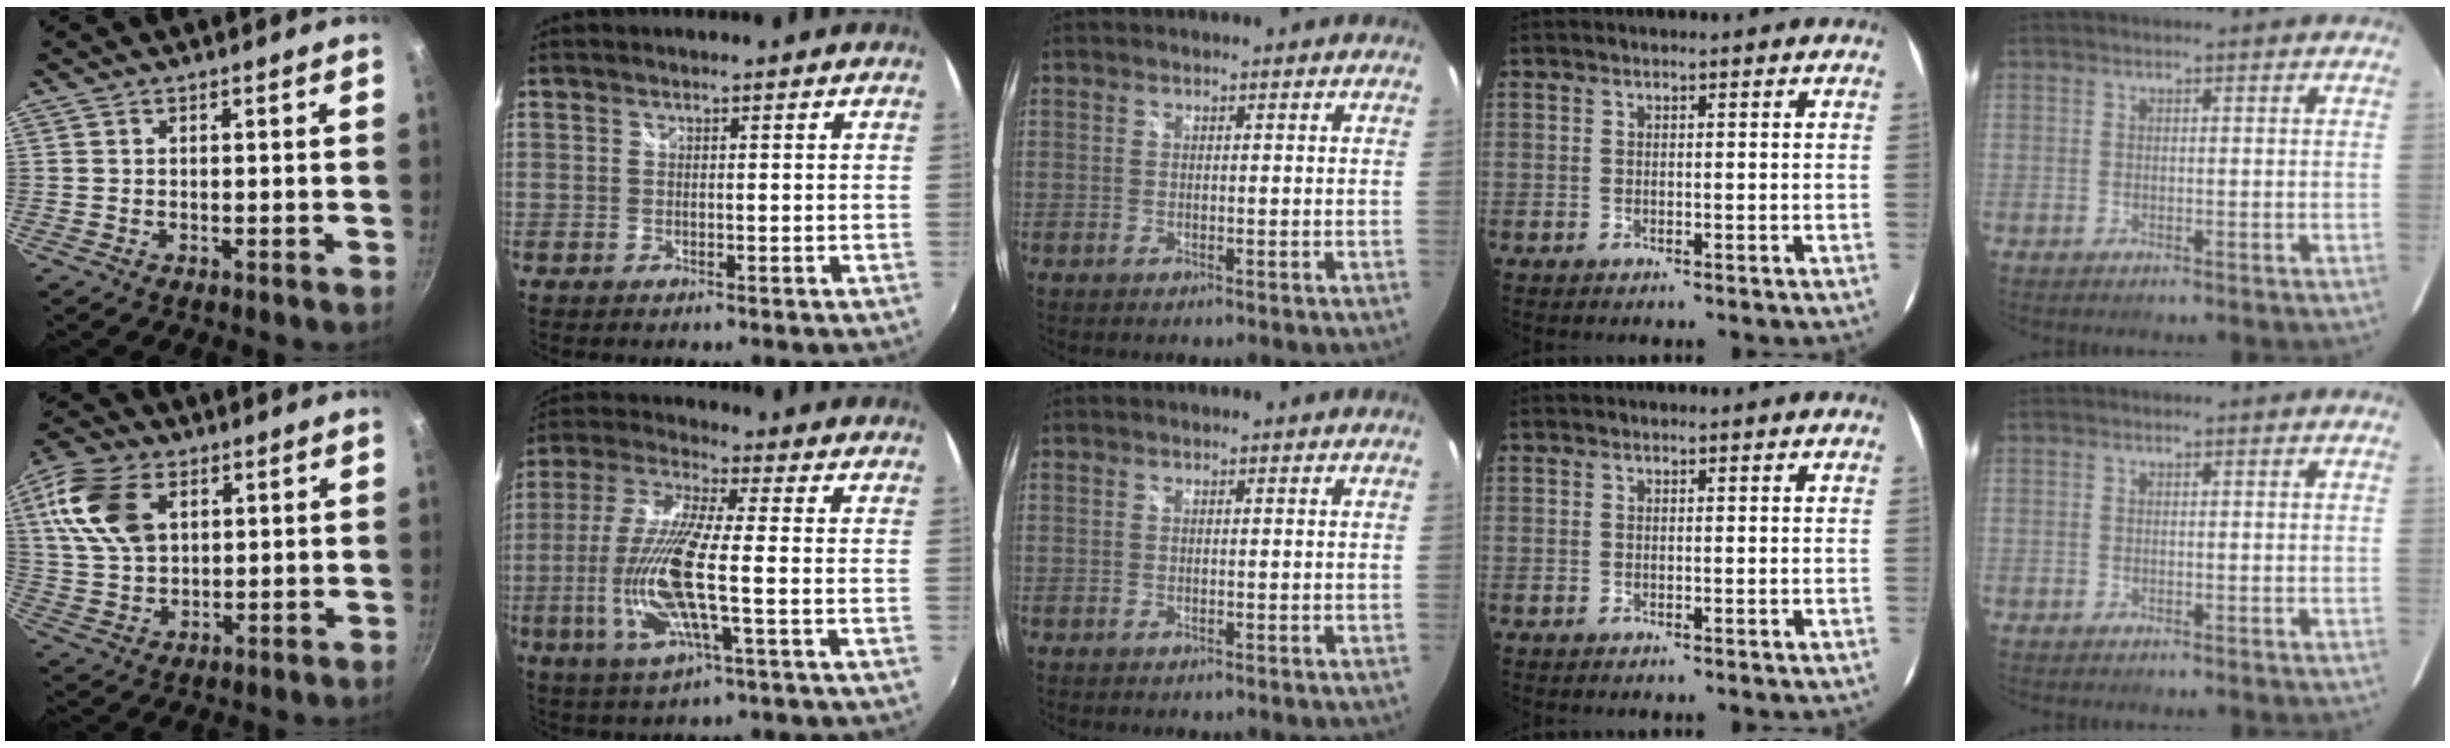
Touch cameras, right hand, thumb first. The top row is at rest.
{"thumb": {"total": 13.4, "force": [4.5, 8.6, 9.3], "torque": [-0.168, -0.004, 0.086]}, "index": {"total": 15.0, "force": [-3.1, 2.4, 14.5], "torque": [-0.297, -0.011, -0.056]}}